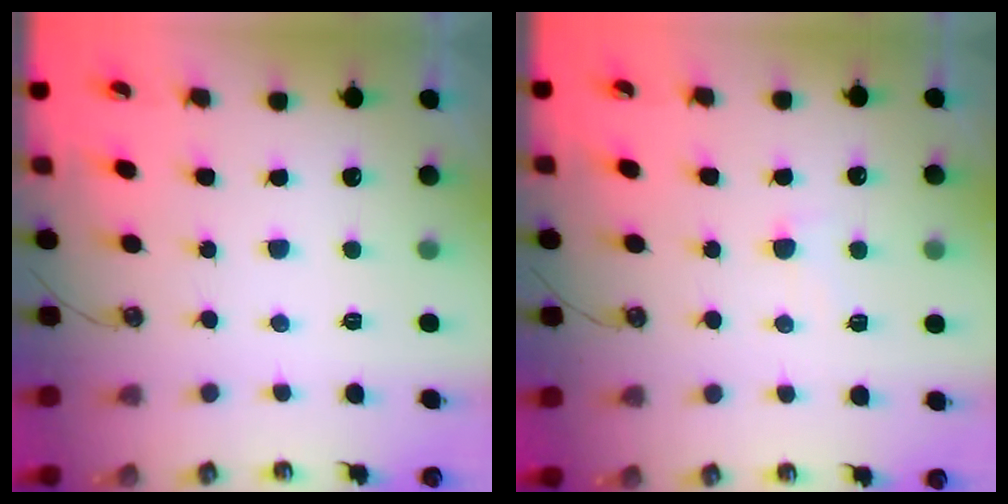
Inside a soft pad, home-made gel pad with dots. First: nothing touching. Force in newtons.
{"total": 0.8, "press": 0.1, "slide": 0.8}